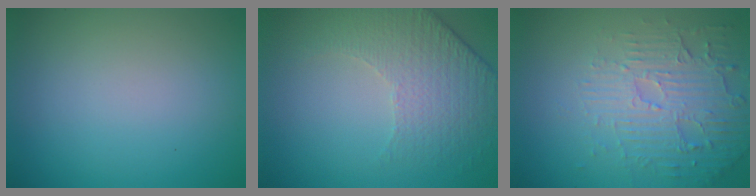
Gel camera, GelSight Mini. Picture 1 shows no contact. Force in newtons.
{"total": 4.8, "press": 3.4, "slide": 3.4}
{"total": 5.8, "press": 3.7, "slide": 4.5}